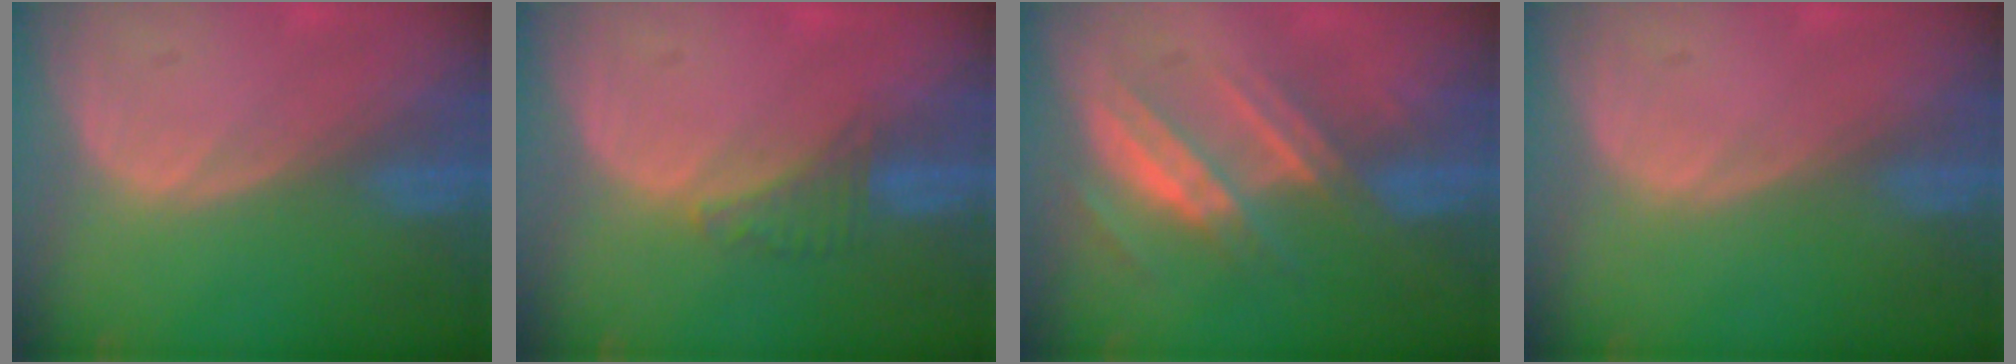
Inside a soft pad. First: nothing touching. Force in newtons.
{"total": 2.7, "press": 2.6, "slide": 0.7}
{"total": 7.4, "press": 6.8, "slide": 3.0}
{"total": 0.0}